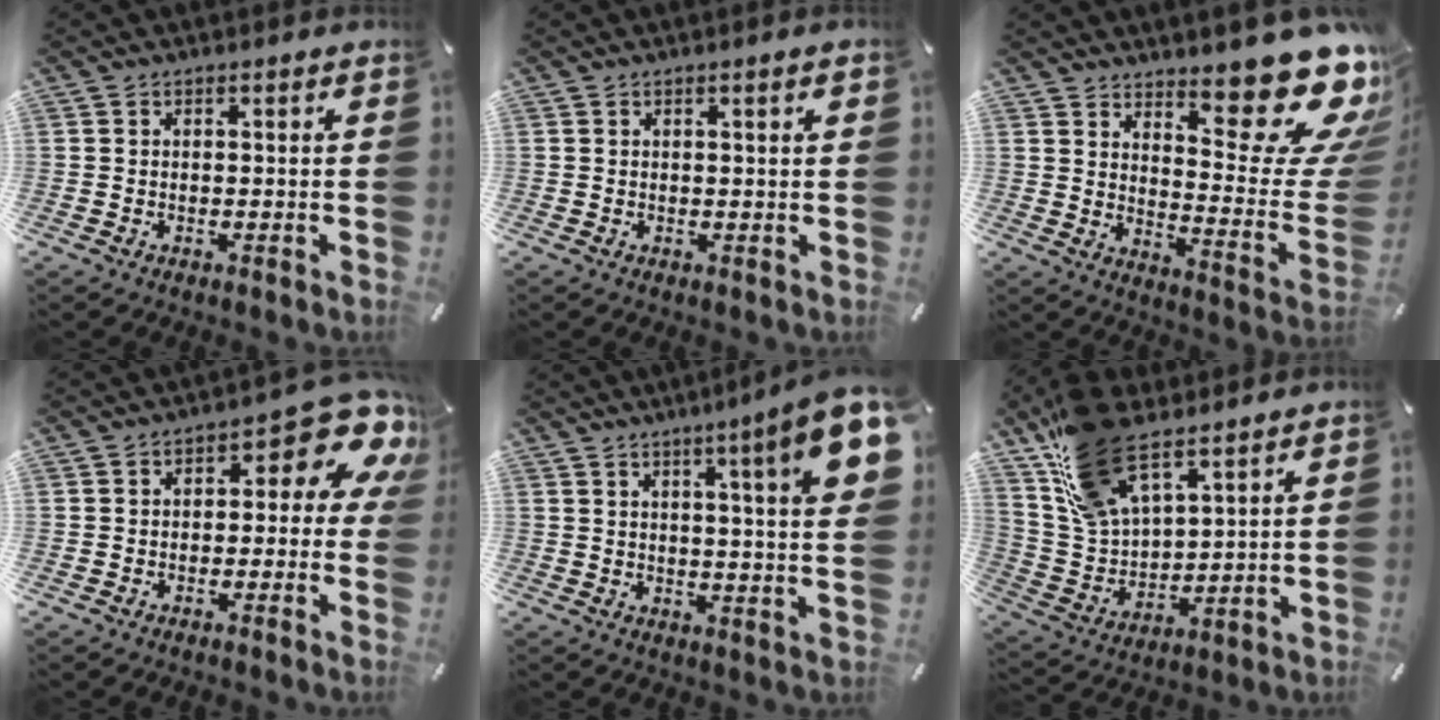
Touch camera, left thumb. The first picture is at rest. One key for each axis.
{"total": 1.3, "fx": 0.5, "fy": 0.0, "fz": 1.3, "tx": -0.024, "ty": 0.000, "tz": 0.007}
{"total": 20.3, "fx": 14.5, "fy": 7.6, "fz": 12.1, "tx": -0.134, "ty": -0.130, "tz": 0.241}
{"total": 11.0, "fx": 4.3, "fy": 4.6, "fz": 9.0, "tx": -0.116, "ty": -0.037, "tz": 0.070}
{"total": 12.8, "fx": 5.8, "fy": 0.5, "fz": 11.4, "tx": -0.171, "ty": -0.032, "tz": 0.085}
{"total": 16.7, "fx": 11.8, "fy": 8.1, "fz": 8.7, "tx": -0.209, "ty": -0.059, "tz": 0.218}